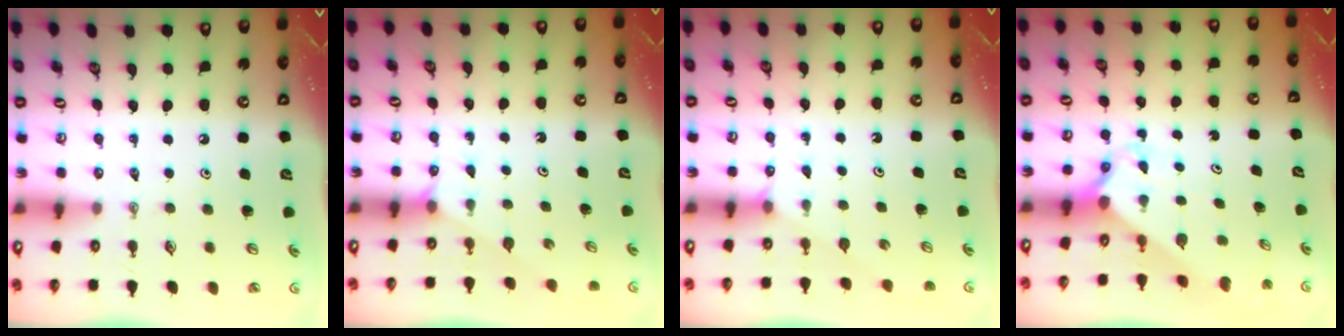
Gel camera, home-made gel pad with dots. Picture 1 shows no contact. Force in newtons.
{"total": 2.2, "press": 2.2, "slide": 0.4}
{"total": 2.5, "press": 2.5, "slide": 0.3}
{"total": 2.4, "press": 2.4, "slide": 0.2}